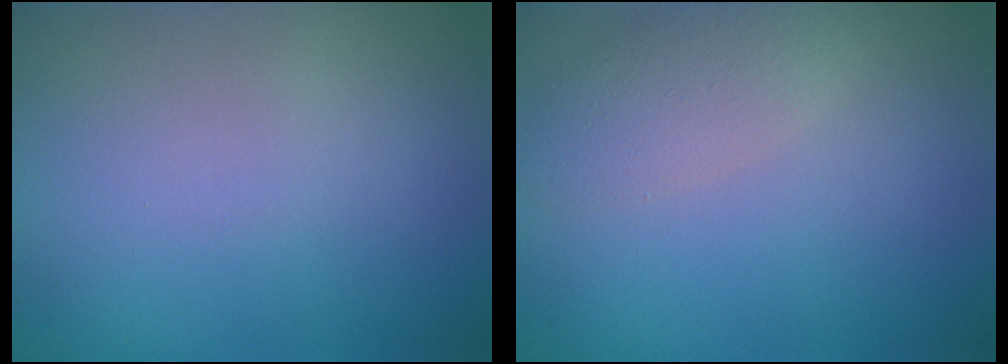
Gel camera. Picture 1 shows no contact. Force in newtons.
{"total": 2.7, "press": 2.7, "slide": 0.2}